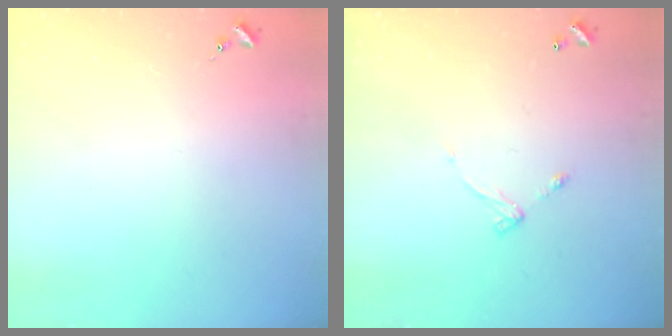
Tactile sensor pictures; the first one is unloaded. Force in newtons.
{"total": 5.7, "press": 5.7, "slide": 0.5}